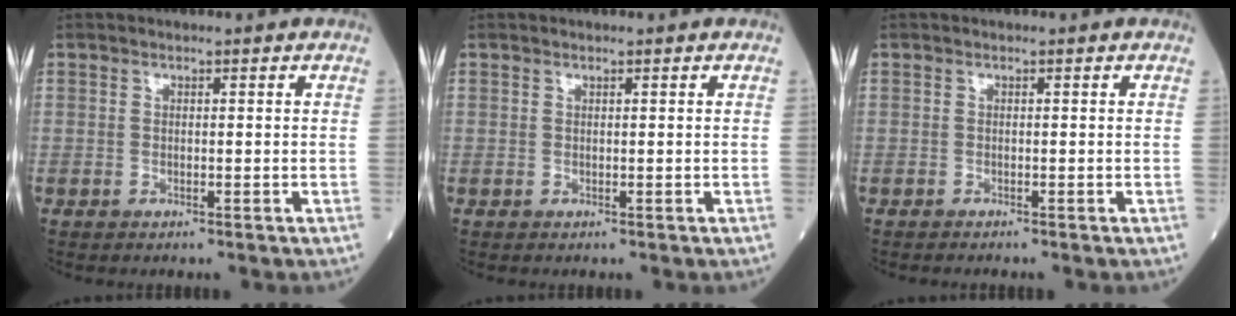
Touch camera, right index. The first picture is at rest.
{"total": 0.0}
{"total": 0.0}